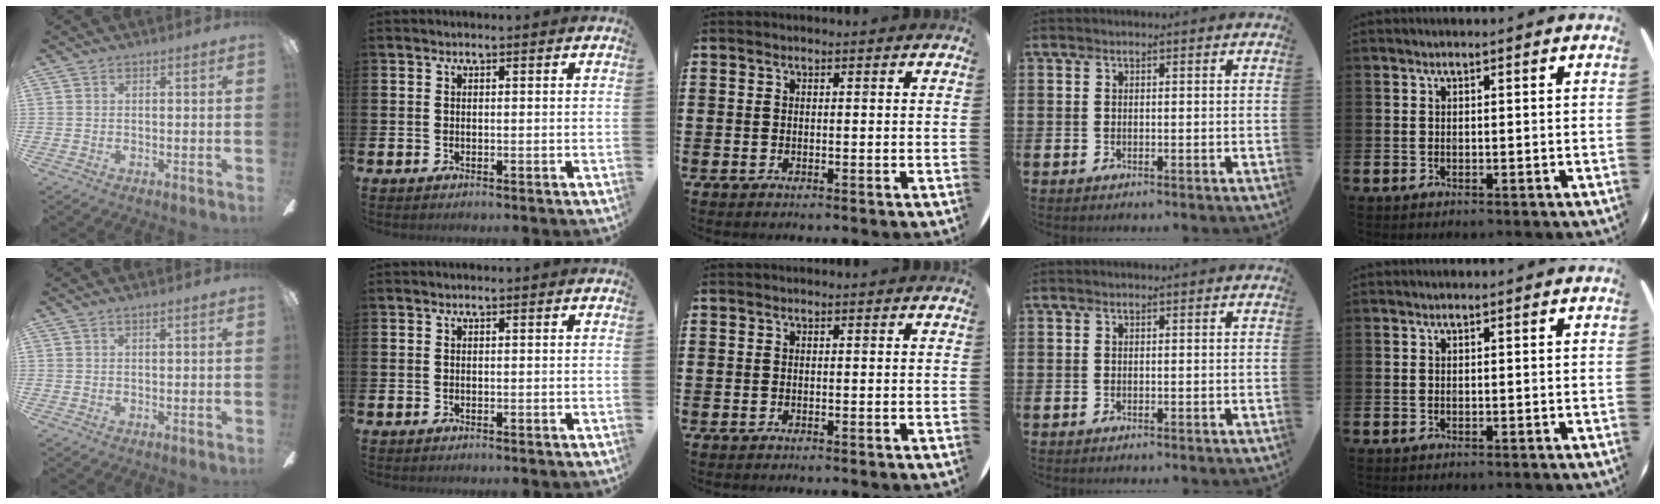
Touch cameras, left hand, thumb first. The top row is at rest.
{"thumb": {"total": 0.5, "force": [0.3, 0.1, 0.4], "torque": [-0.009, 0.000, 0.005]}}